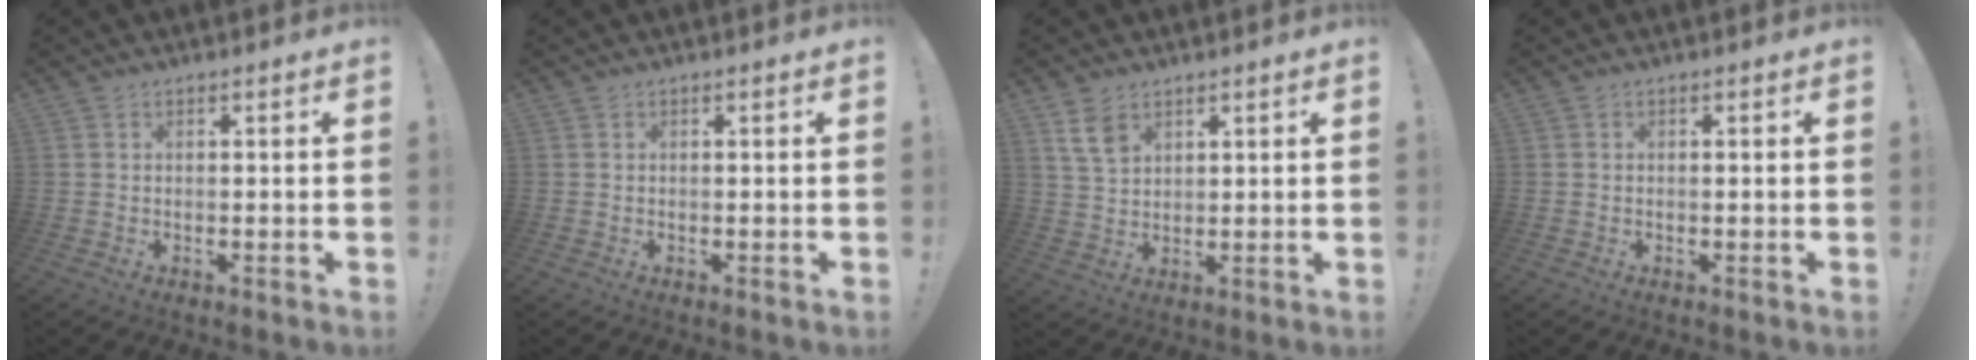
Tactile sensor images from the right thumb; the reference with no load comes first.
{"total": 0.0}
{"total": 6.4, "force": [3.7, 3.8, 3.5], "torque": [-0.056, -0.013, 0.071]}
{"total": 0.0}